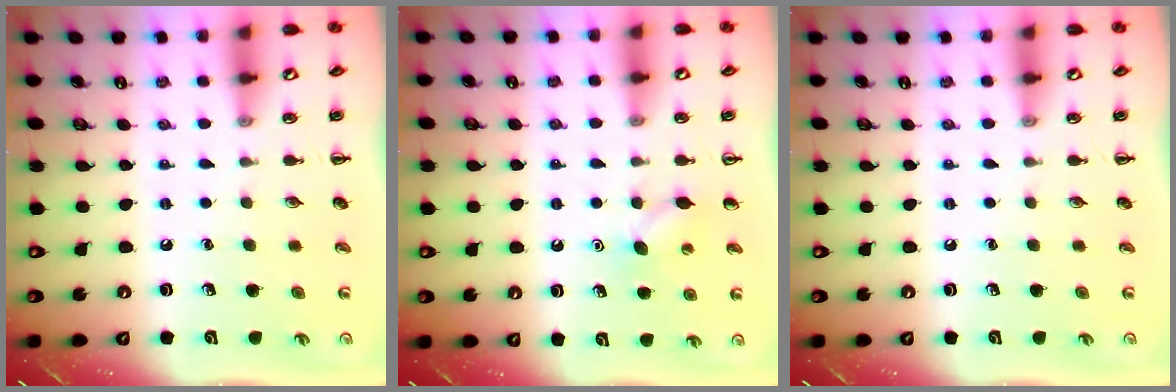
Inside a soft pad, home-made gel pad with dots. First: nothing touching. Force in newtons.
{"total": 5.1, "press": 5.0, "slide": 1.3}
{"total": 0.0}